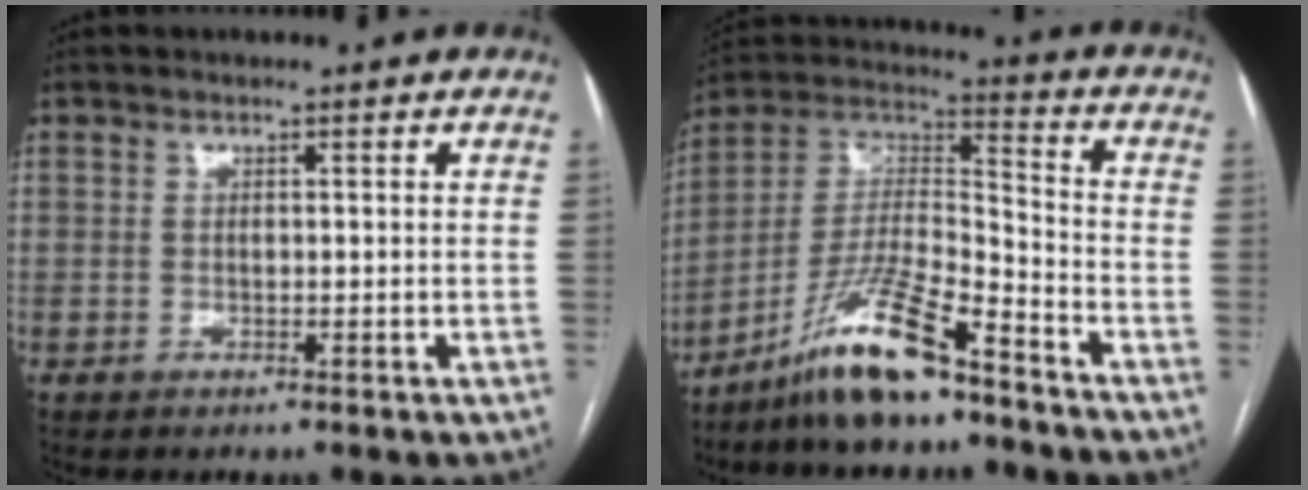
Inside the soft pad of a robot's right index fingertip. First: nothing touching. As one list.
[{"total": 12.8, "force": [-9.5, 1.4, 8.6], "torque": [-0.175, 0.002, -0.178]}]